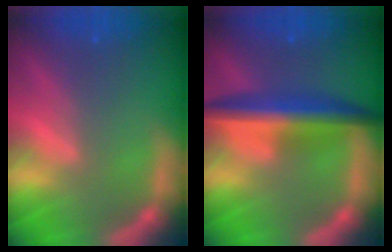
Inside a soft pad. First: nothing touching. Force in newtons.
{"total": 6.6}